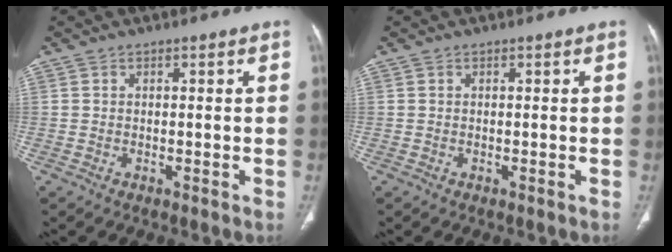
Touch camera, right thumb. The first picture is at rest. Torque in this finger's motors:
{"motor_torque": [0.00, 0.00, 0.00, 0.00, 0.00]}